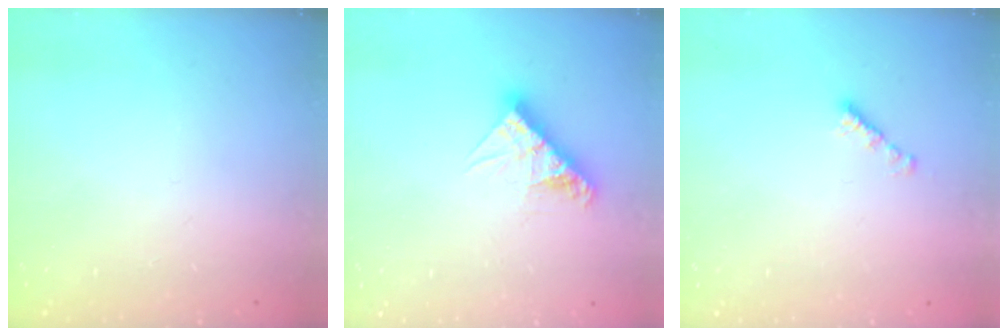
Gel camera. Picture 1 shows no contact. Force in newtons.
{"total": 9.8, "press": 9.8, "slide": 0.7}
{"total": 2.2, "press": 2.1, "slide": 0.7}